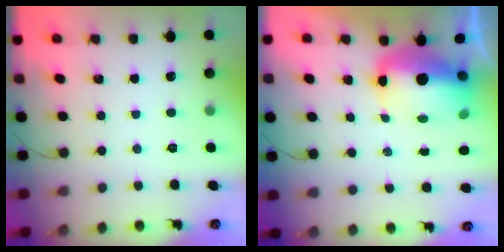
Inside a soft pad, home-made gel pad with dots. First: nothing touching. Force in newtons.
{"total": 14.4, "press": 14.1, "slide": 2.7}